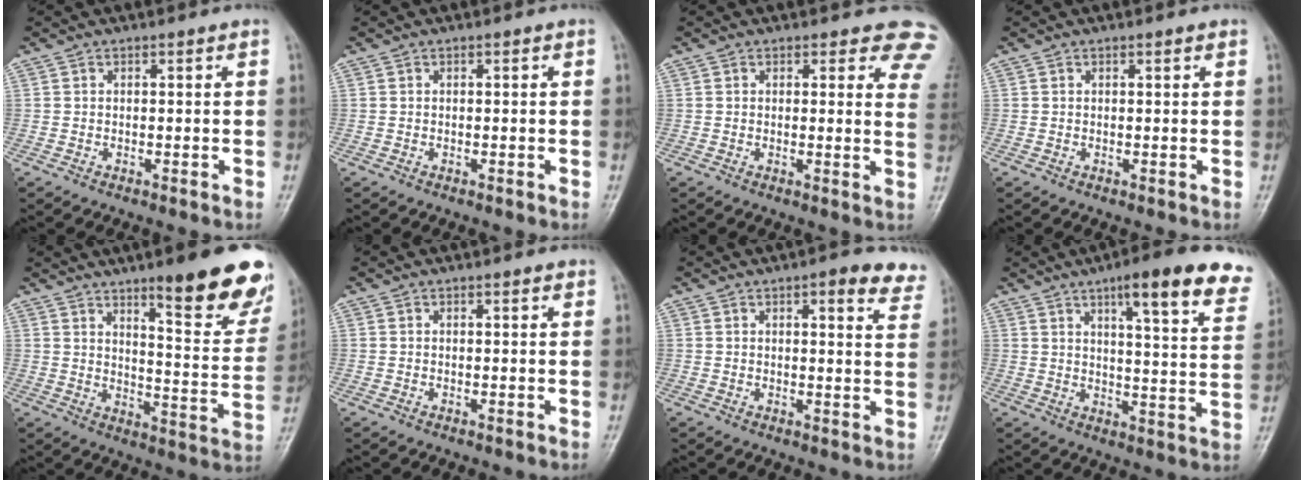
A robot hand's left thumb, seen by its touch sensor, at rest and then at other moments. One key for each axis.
{"total": 0.0}
{"total": 8.4, "fx": 7.0, "fy": 3.4, "fz": 3.2, "tx": 0.014, "ty": -0.030, "tz": 0.046}
{"total": 0.6, "fx": 0.5, "fy": 0.1, "fz": 0.4, "tx": -0.007, "ty": -0.001, "tz": 0.005}
{"total": 18.6, "fx": 11.8, "fy": 3.9, "fz": 13.9, "tx": -0.136, "ty": -0.073, "tz": 0.165}
{"total": 1.1, "fx": 0.8, "fy": 0.2, "fz": 0.7, "tx": -0.008, "ty": -0.003, "tz": 0.010}
{"total": 8.5, "fx": 6.0, "fy": 2.6, "fz": 5.3, "tx": -0.035, "ty": -0.024, "tz": 0.056}
{"total": 18.0, "fx": 11.5, "fy": 4.0, "fz": 13.3, "tx": -0.144, "ty": -0.042, "tz": 0.140}